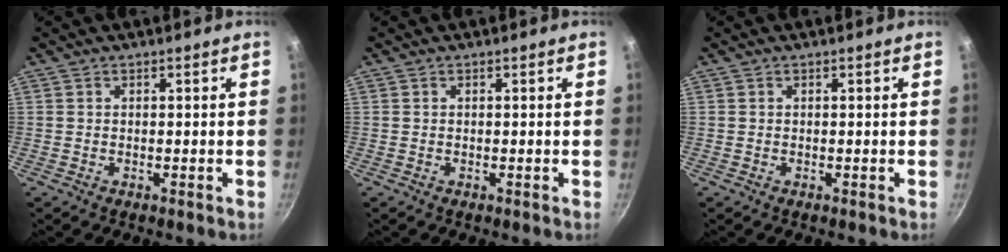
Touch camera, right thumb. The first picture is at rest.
{"total": 0.0}
{"total": 0.0}